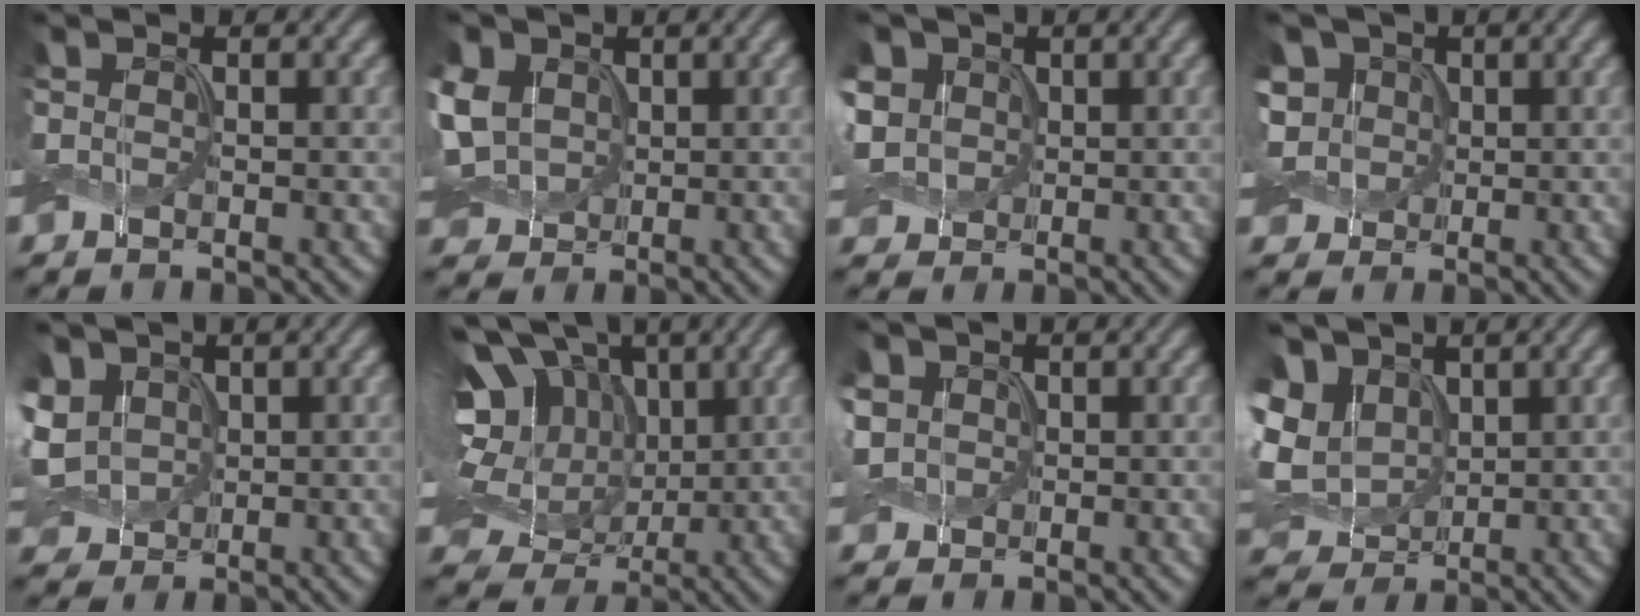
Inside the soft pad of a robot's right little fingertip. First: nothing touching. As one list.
[{"total": 7.7, "force": [1.6, 6.0, 4.6], "torque": [-0.133, 0.023, 0.019]}, {"total": 5.4, "force": [1.3, 4.5, 2.6], "torque": [-0.089, 0.026, 0.013]}, {"total": 5.5, "force": [1.3, 4.7, 2.6], "torque": [-0.081, 0.026, 0.009]}, {"total": 5.7, "force": [1.1, 4.6, 3.2], "torque": [-0.090, 0.013, 0.017]}, {"total": 15.6, "force": [3.6, 11.1, 10.3], "torque": [-0.211, 0.027, 0.047]}, {"total": 3.2, "force": [0.5, 2.9, 1.3], "torque": [-0.044, 0.010, 0.004]}, {"total": 8.6, "force": [1.7, 6.6, 5.2], "torque": [-0.131, 0.008, 0.037]}]